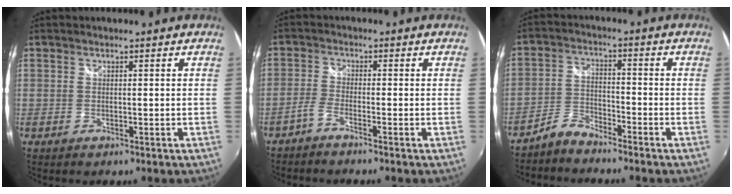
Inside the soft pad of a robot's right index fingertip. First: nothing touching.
{"total": 2.1, "force": [-1.7, 0.3, 1.2], "torque": [-0.041, 0.005, -0.040]}
{"total": 4.7, "force": [-4.3, 1.4, 1.4], "torque": [-0.034, 0.010, -0.088]}